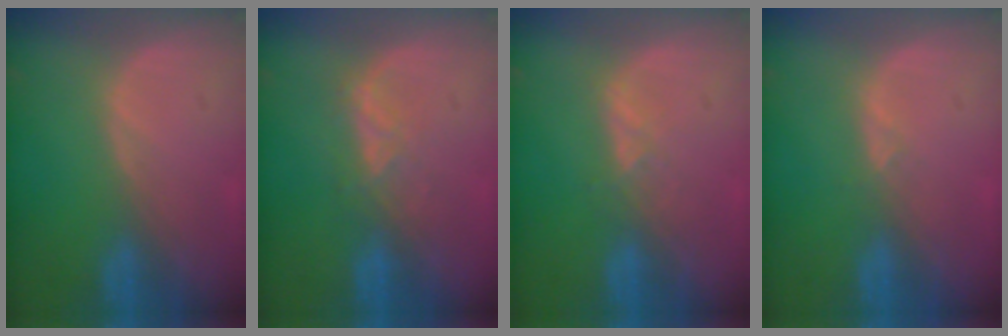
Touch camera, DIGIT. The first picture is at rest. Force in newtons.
{"total": 3.4, "press": 3.3, "slide": 0.6}
{"total": 2.0, "press": 2.0, "slide": 0.3}
{"total": 0.9, "press": 0.9, "slide": 0.3}